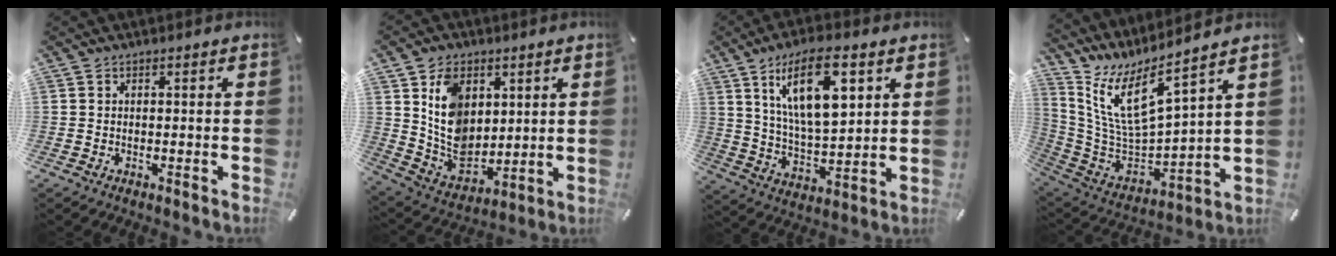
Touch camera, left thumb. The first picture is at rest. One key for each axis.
{"total": 12.6, "fx": 3.9, "fy": 9.9, "fz": 6.7, "tx": -0.135, "ty": -0.015, "tz": 0.079}
{"total": 16.7, "fx": 8.3, "fy": 6.7, "fz": 12.9, "tx": -0.252, "ty": -0.015, "tz": 0.134}
{"total": 12.0, "fx": 7.6, "fy": 3.7, "fz": 8.5, "tx": -0.191, "ty": -0.068, "tz": 0.133}